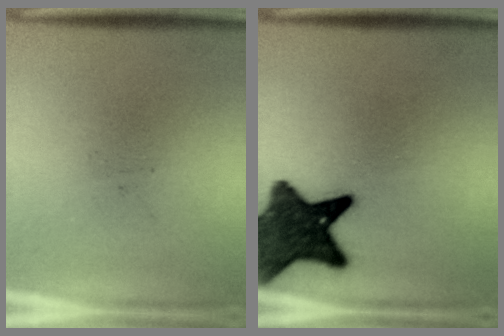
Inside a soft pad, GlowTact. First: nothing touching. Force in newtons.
{"total": 12.4}